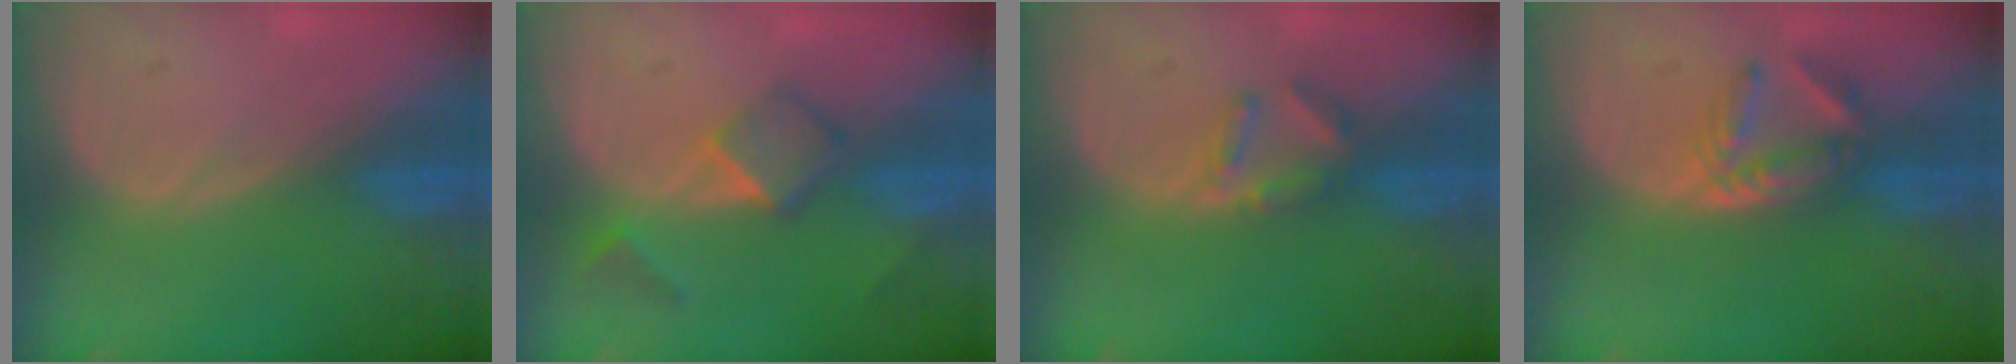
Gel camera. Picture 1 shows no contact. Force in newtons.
{"total": 5.3, "press": 4.7, "slide": 2.5}
{"total": 3.3, "press": 3.2, "slide": 0.4}
{"total": 5.9, "press": 4.9, "slide": 3.2}